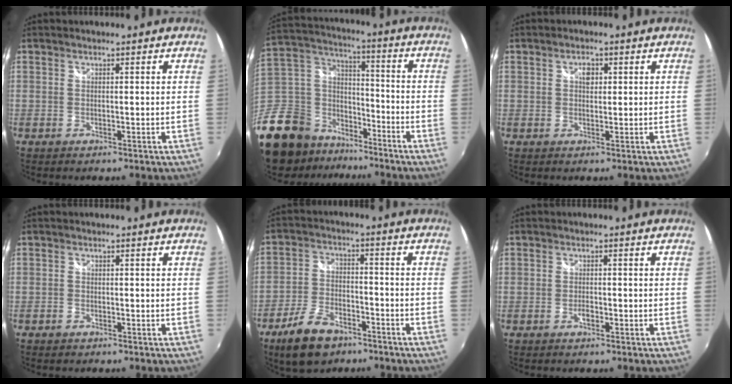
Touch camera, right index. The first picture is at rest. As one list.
[{"total": 22.6, "force": [-14.2, 15.1, 9.2], "torque": [-0.270, 0.028, -0.240]}, {"total": 2.1, "force": [0.6, 1.5, 1.4], "torque": [-0.021, 0.005, 0.008]}, {"total": 1.3, "force": [-1.1, 0.8, 0.2], "torque": [-0.007, -0.001, -0.020]}, {"total": 10.7, "force": [-7.3, 5.3, 5.7], "torque": [-0.135, -0.002, -0.132]}, {"total": 1.4, "force": [-0.8, 0.7, 0.9], "torque": [-0.018, 0.001, -0.016]}]